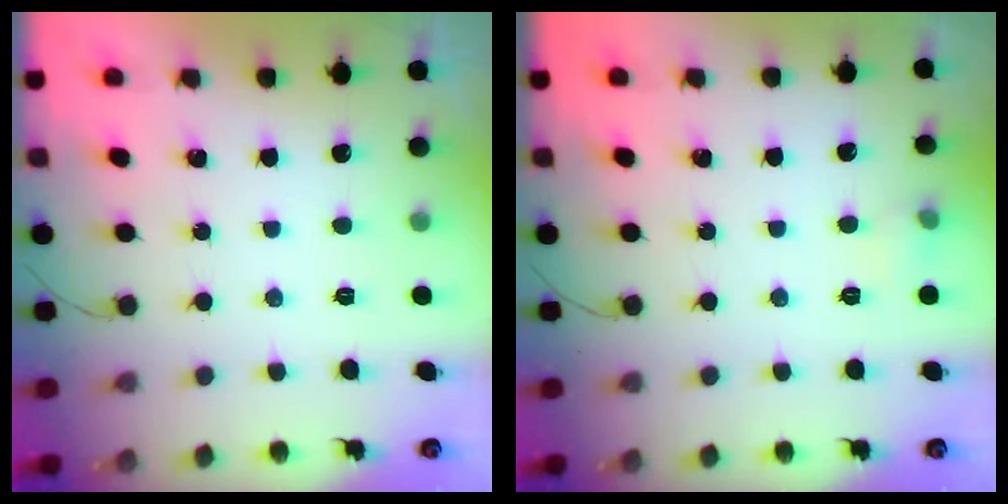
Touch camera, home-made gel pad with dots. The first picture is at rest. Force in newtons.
{"total": 4.2, "press": 4.0, "slide": 1.3}